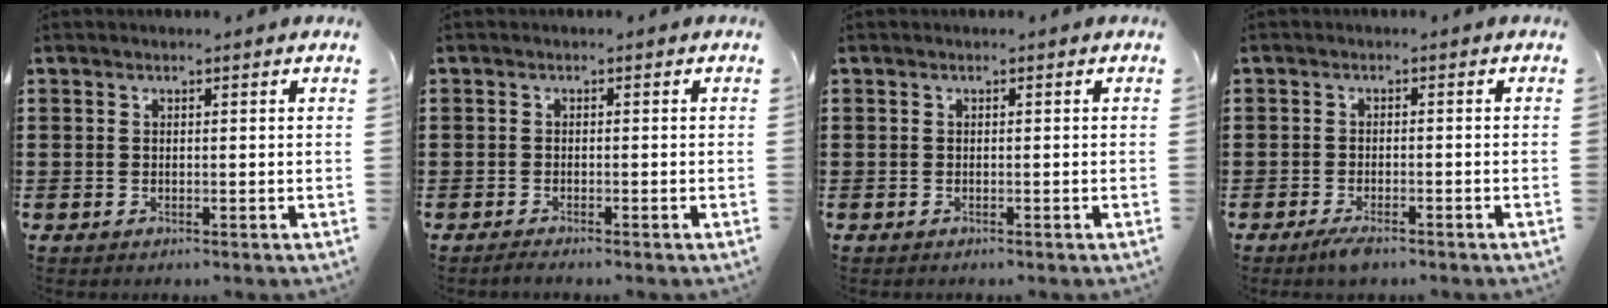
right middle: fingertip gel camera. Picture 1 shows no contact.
{"total": 1.0, "force": [-1.0, 0.2, 0.2], "torque": [-0.006, 0.000, -0.019]}
{"total": 0.0}
{"total": 2.2, "force": [-1.8, 0.6, 1.3], "torque": [-0.036, -0.003, -0.038]}